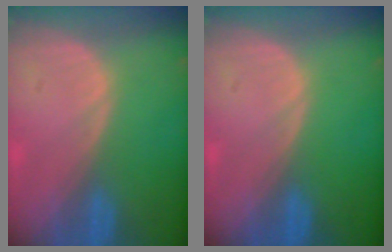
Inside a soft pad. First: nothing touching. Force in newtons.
{"total": 0.0}